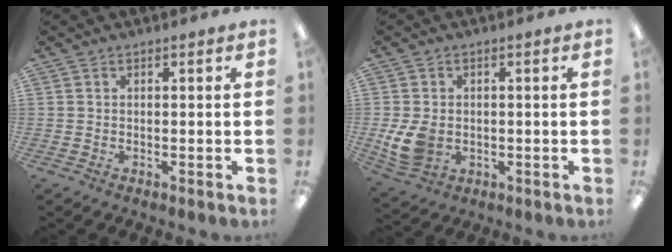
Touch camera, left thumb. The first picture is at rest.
{"total": 7.8, "force": [-0.8, 6.0, 5.0], "torque": [-0.109, 0.004, -0.011]}